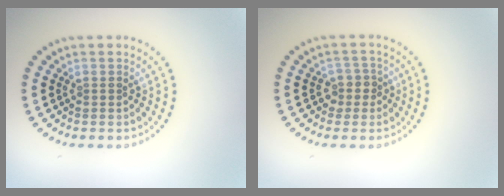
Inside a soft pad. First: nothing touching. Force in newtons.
{"total": 1.9, "press": 1.5, "slide": 1.1}